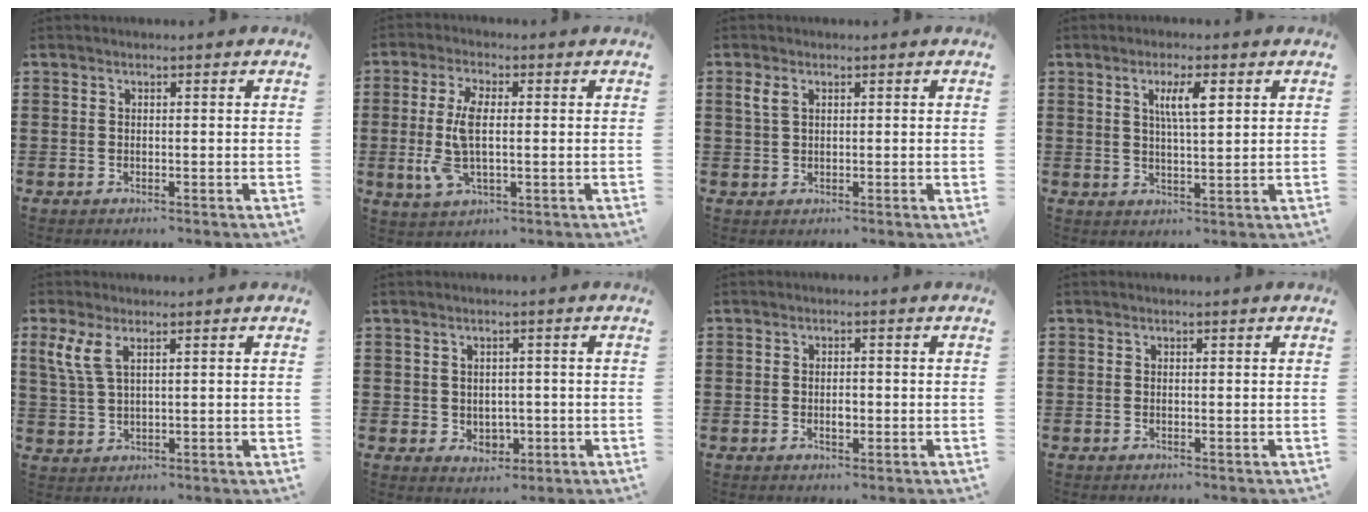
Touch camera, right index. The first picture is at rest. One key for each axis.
{"total": 7.6, "fx": -0.1, "fy": 3.1, "fz": 7.0, "tx": -0.171, "ty": -0.009, "tz": -0.010}
{"total": 2.1, "fx": 0.8, "fy": 0.9, "fz": 1.8, "tx": -0.038, "ty": 0.006, "tz": 0.013}
{"total": 4.9, "fx": 1.9, "fy": 1.1, "fz": 4.4, "tx": -0.092, "ty": 0.008, "tz": 0.029}
{"total": 4.3, "fx": 1.9, "fy": 1.5, "fz": 3.6, "tx": -0.094, "ty": -0.001, "tz": 0.030}
{"total": 2.5, "fx": 0.3, "fy": 2.4, "fz": 0.7, "tx": -0.017, "ty": 0.004, "tz": 0.002}
{"total": 1.6, "fx": -0.4, "fy": 0.7, "fz": 1.4, "tx": -0.025, "ty": 0.001, "tz": -0.008}
{"total": 0.0}